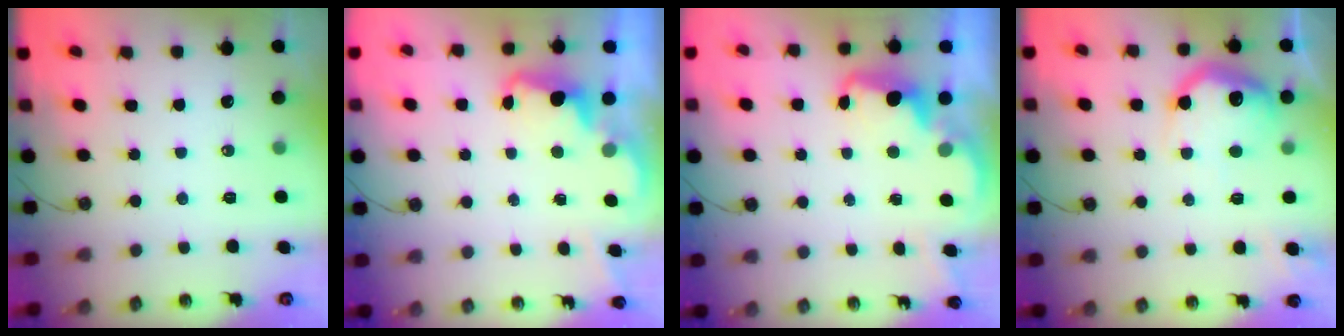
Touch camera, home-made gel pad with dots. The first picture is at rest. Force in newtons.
{"total": 1.5, "press": 1.4, "slide": 0.7}
{"total": 2.7, "press": 2.6, "slide": 0.7}
{"total": 17.4, "press": 17.3, "slide": 1.5}